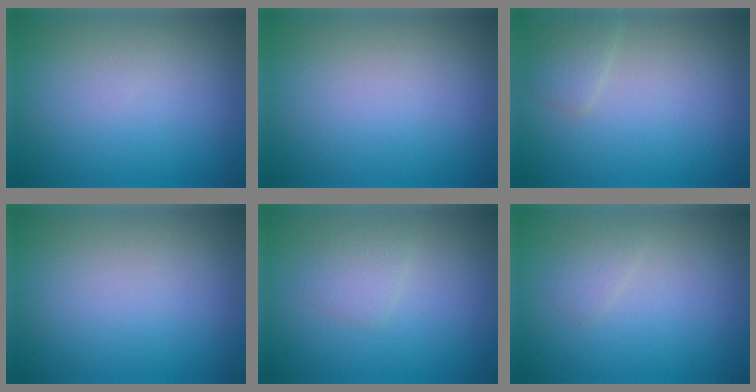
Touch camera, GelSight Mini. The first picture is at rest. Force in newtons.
{"total": 0.0}
{"total": 1.4, "press": 1.4, "slide": 0.1}
{"total": 0.0}
{"total": 1.5, "press": 1.5, "slide": 0.0}
{"total": 1.0, "press": 1.0, "slide": 0.0}